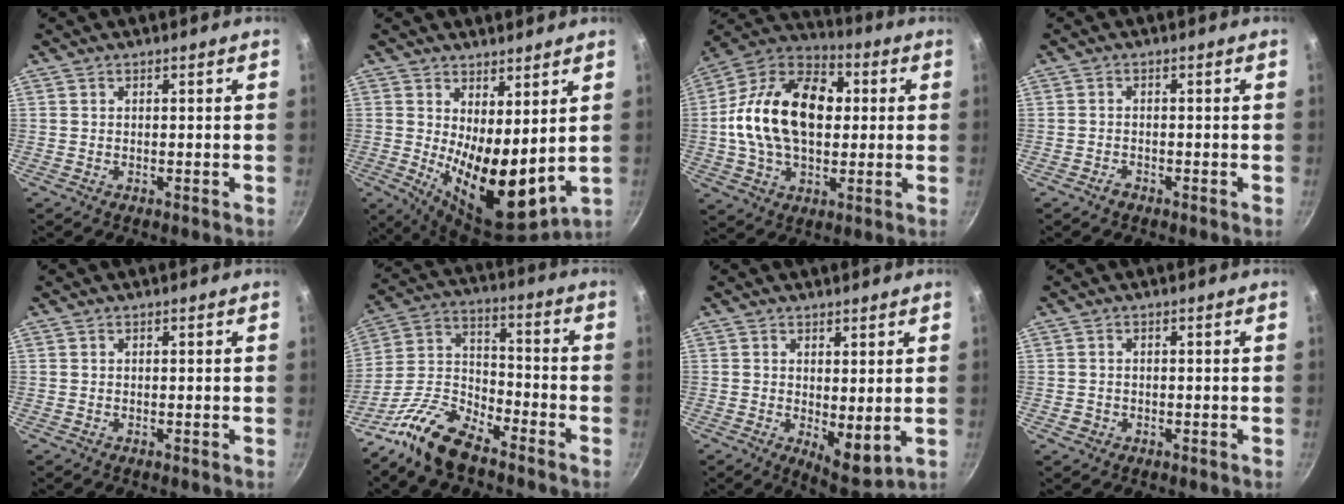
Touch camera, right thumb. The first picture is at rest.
{"total": 13.8, "force": [2.1, 6.1, 12.2], "torque": [-0.166, -0.046, 0.048]}
{"total": 21.8, "force": [1.7, 14.4, 16.3], "torque": [-0.260, 0.030, 0.012]}
{"total": 1.4, "force": [-1.1, 0.8, 0.5], "torque": [-0.009, 0.011, -0.021]}
{"total": 0.0}
{"total": 14.0, "force": [-10.0, 6.1, 7.7], "torque": [-0.145, 0.085, -0.208]}
{"total": 6.4, "force": [0.6, 2.9, 5.7], "torque": [-0.070, -0.027, 0.015]}
{"total": 1.7, "force": [-0.5, 1.4, 0.7], "torque": [-0.011, 0.002, -0.007]}